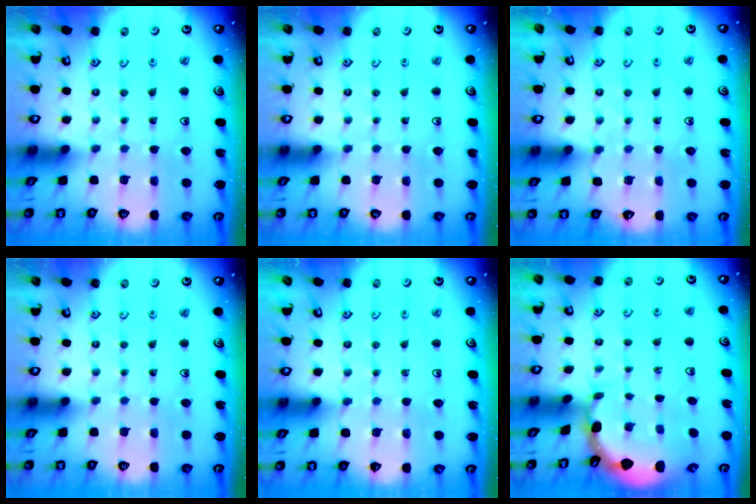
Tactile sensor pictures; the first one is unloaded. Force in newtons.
{"total": 0.0}
{"total": 6.0, "press": 5.9, "slide": 1.3}
{"total": 0.0}
{"total": 2.7, "press": 2.7, "slide": 0.4}
{"total": 1.7, "press": 1.7, "slide": 0.1}